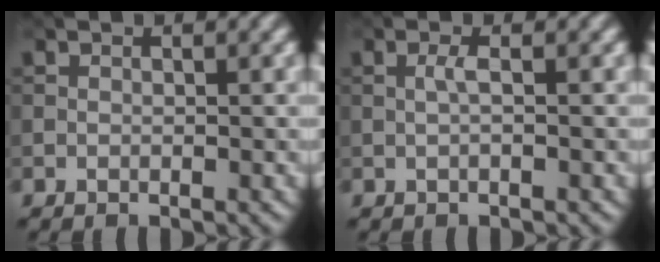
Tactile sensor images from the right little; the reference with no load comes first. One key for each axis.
{"total": 1.0, "fx": 0.0, "fy": 0.1, "fz": 0.9, "tx": -0.021, "ty": 0.003, "tz": 0.000}